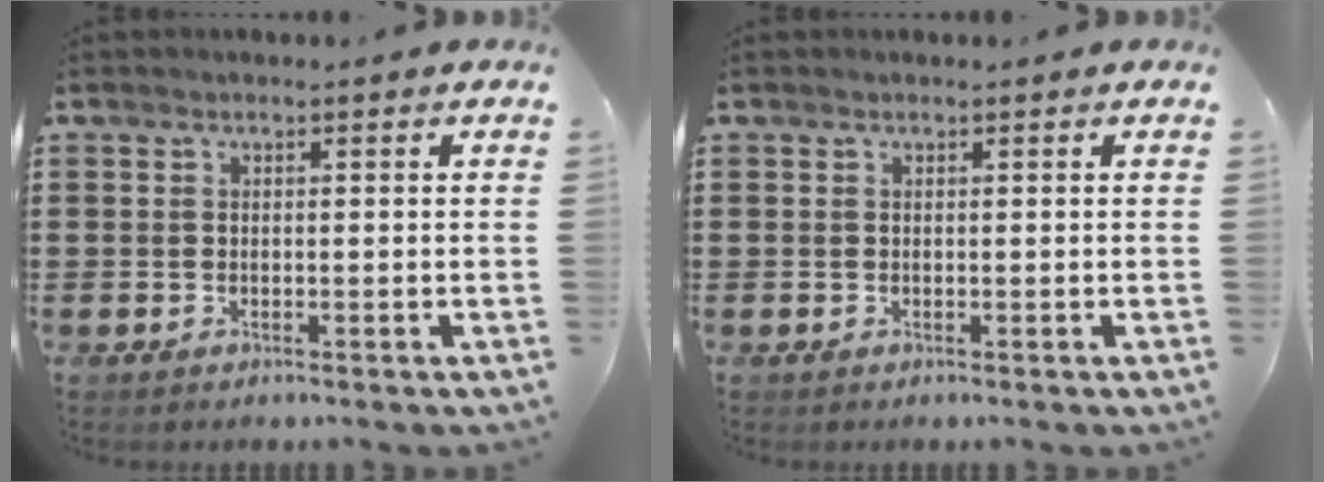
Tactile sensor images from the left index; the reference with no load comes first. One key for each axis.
{"total": 0.0}